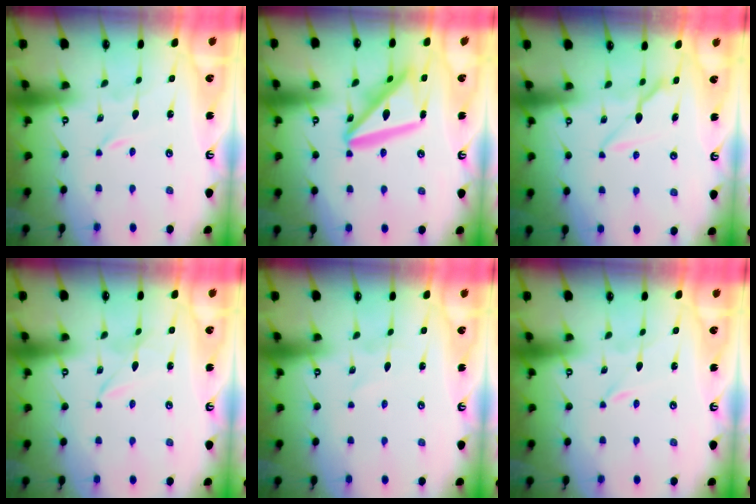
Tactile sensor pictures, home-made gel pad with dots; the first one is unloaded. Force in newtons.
{"total": 18.4, "press": 18.3, "slide": 2.0}
{"total": 7.6, "press": 7.6, "slide": 0.5}
{"total": 2.5, "press": 2.5, "slide": 0.3}
{"total": 1.9, "press": 1.9, "slide": 0.2}
{"total": 0.0}